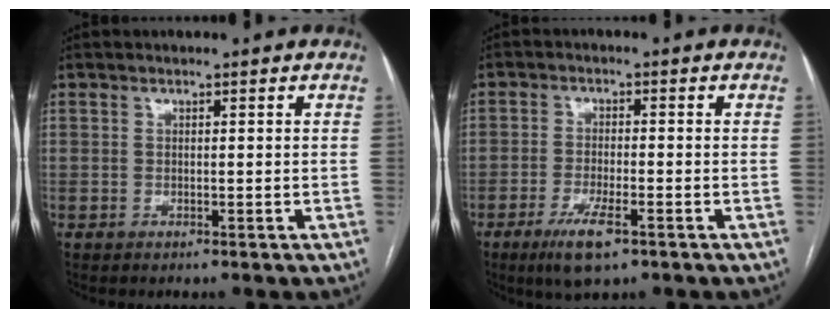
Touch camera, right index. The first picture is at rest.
{"total": 6.1, "force": [-3.6, 1.2, 4.8], "torque": [-0.096, -0.012, -0.058]}